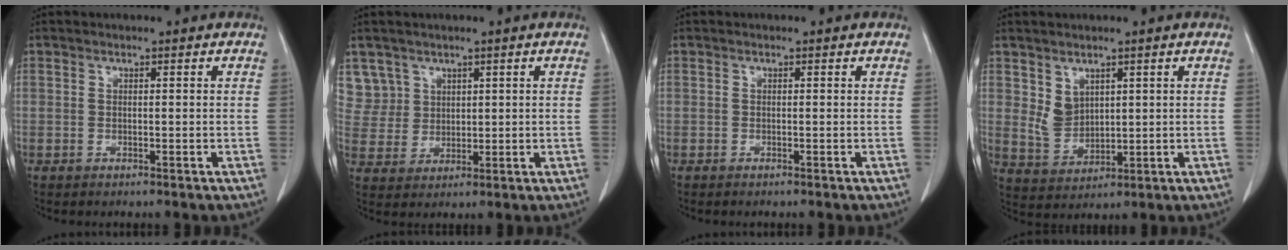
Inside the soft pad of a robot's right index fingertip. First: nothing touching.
{"total": 6.0, "force": [3.5, 4.8, -0.5], "torque": [0.022, 0.009, 0.077]}
{"total": 0.0}
{"total": 4.6, "force": [2.0, 3.3, 2.5], "torque": [-0.055, 0.005, 0.058]}